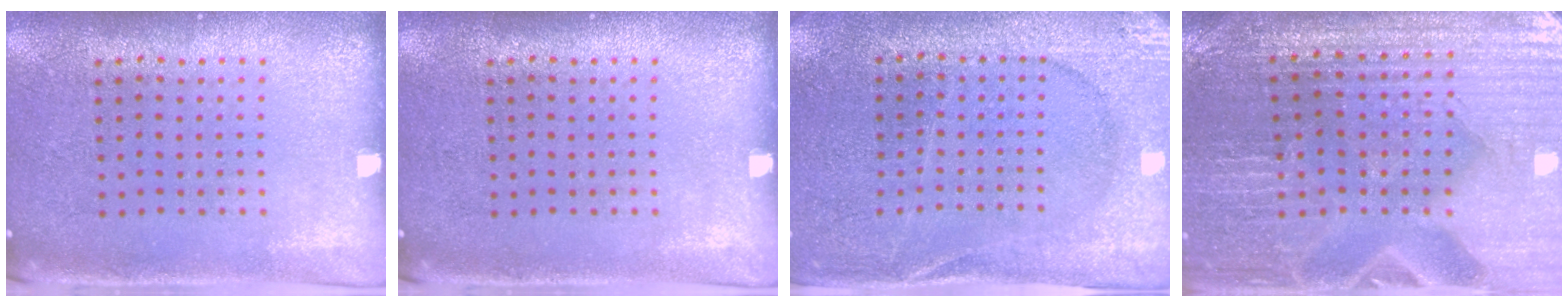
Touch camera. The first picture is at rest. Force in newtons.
{"total": 0.0}
{"total": 2.7, "press": 2.7, "slide": 0.3}
{"total": 2.9, "press": 2.8, "slide": 0.3}